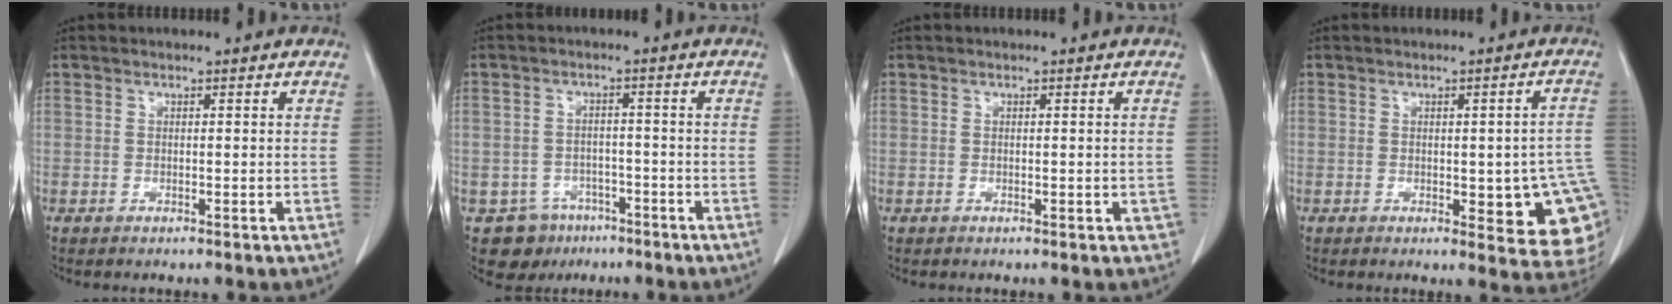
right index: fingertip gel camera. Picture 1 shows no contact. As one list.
[{"total": 6.8, "force": [-4.1, 5.5, 0.6], "torque": [-0.008, 0.010, -0.054]}, {"total": 1.6, "force": [-0.4, 0.7, 1.3], "torque": [-0.010, 0.004, -0.001]}, {"total": 12.7, "force": [-2.1, 4.0, 11.9], "torque": [-0.094, 0.006, -0.014]}]